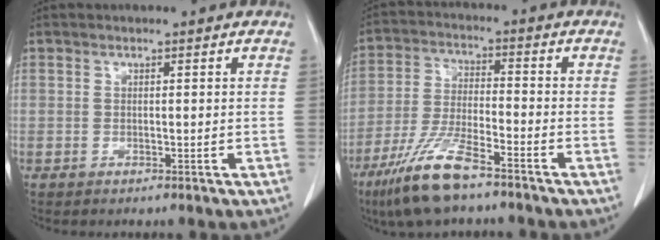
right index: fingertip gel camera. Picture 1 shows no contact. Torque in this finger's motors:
{"motor_torque": [0.46, -0.41, 0.27, 0.16]}